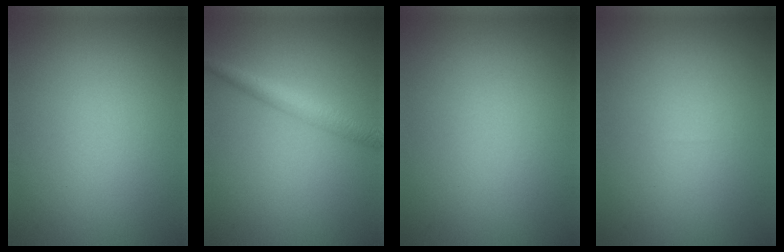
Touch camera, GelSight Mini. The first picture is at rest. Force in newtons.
{"total": 2.8, "press": 2.8, "slide": 0.0}
{"total": 0.0}
{"total": 0.0}